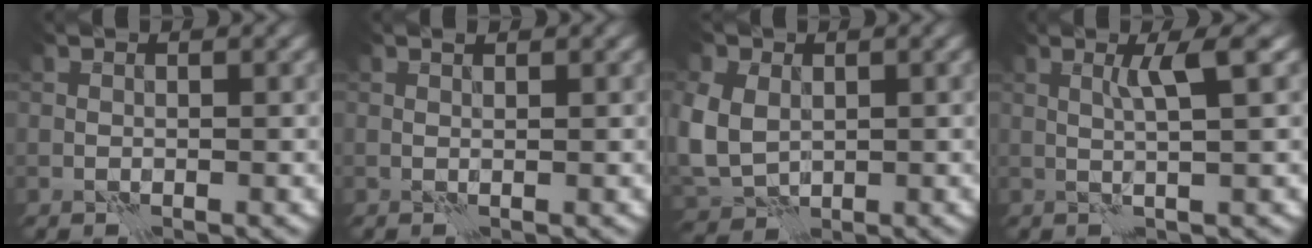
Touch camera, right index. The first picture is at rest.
{"total": 0.6, "force": [0.5, 0.1, 0.3], "torque": [-0.007, 0.003, 0.008]}
{"total": 7.0, "force": [0.4, 5.5, 4.3], "torque": [-0.122, -0.001, 0.011]}
{"total": 2.9, "force": [1.0, 0.2, 2.7], "torque": [-0.044, 0.006, 0.016]}